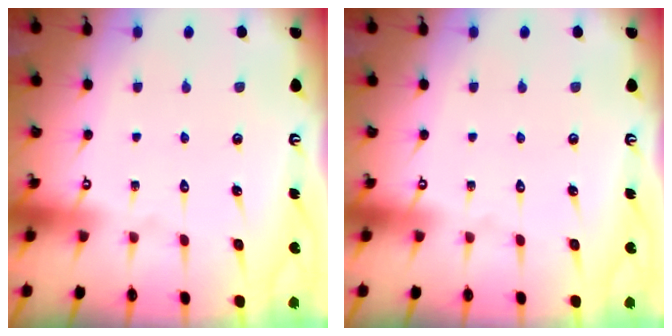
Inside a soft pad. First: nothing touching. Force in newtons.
{"total": 0.0}